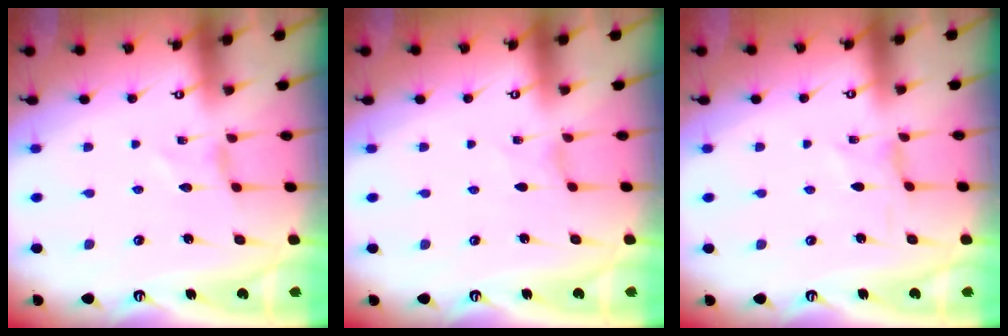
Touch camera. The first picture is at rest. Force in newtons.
{"total": 0.0}
{"total": 0.0}